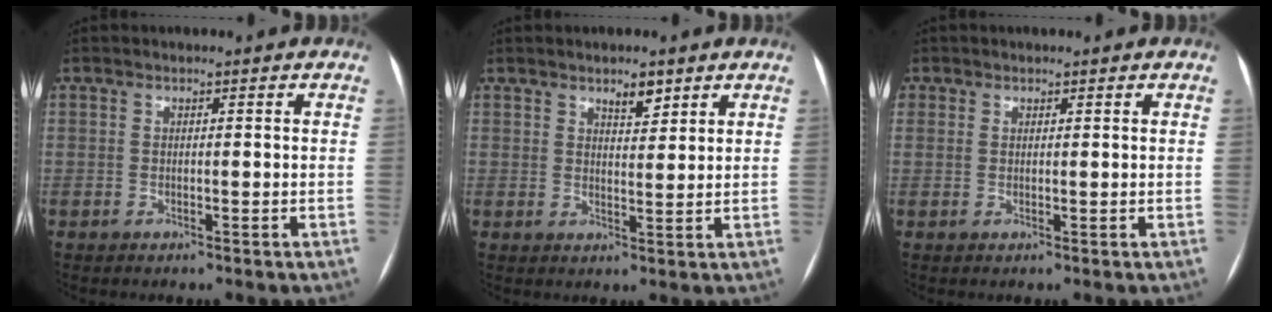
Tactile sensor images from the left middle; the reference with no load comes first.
{"total": 3.0, "force": [2.2, 1.1, 1.8], "torque": [-0.027, -0.001, 0.036]}
{"total": 0.9, "force": [0.6, 0.7, 0.0], "torque": [0.010, -0.003, 0.005]}